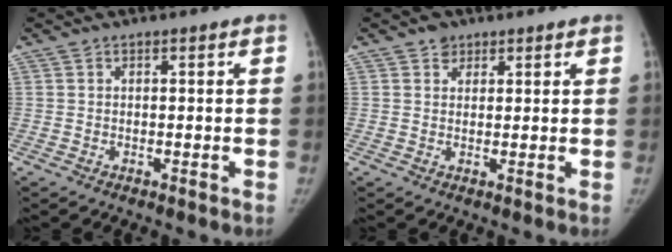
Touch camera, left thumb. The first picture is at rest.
{"total": 2.4, "force": [1.5, 1.8, 0.4], "torque": [0.011, -0.006, 0.017]}